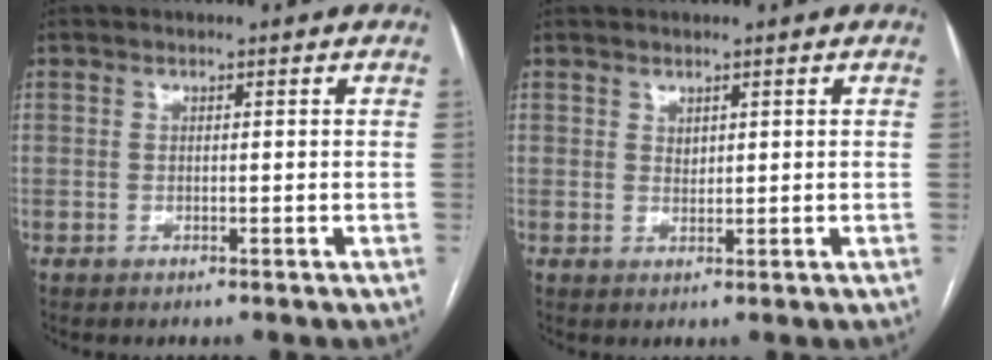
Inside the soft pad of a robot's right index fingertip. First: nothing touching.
{"total": 1.1, "force": [0.7, 0.7, 0.5], "torque": [-0.005, -0.002, 0.014]}